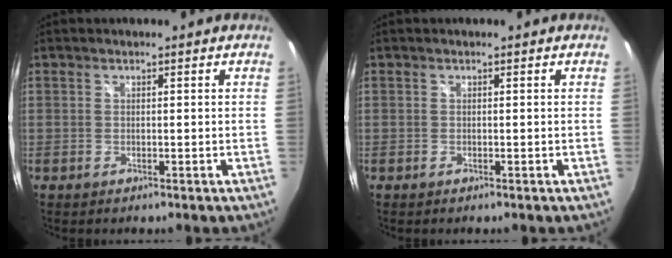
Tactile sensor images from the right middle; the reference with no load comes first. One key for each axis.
{"total": 0.0}